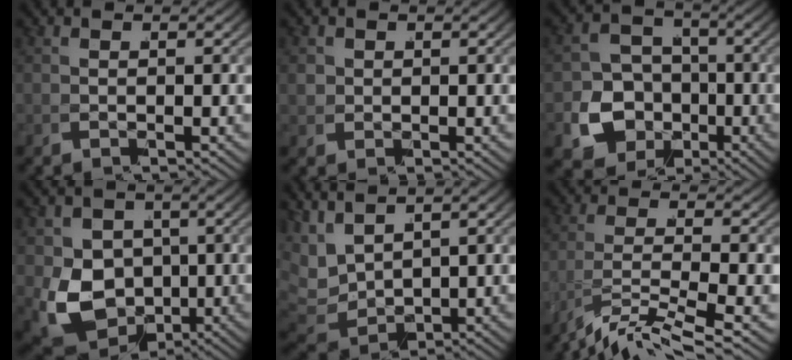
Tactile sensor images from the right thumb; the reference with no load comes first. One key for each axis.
{"total": 2.1, "fx": 0.7, "fy": 1.8, "fz": 0.8, "tx": -0.023, "ty": -0.009, "tz": 0.021}
{"total": 11.5, "fx": -4.1, "fy": 10.0, "fz": 3.9, "tx": -0.084, "ty": -0.049, "tz": -0.064}
{"total": 10.9, "fx": -1.2, "fy": 8.7, "fz": 6.4, "tx": -0.152, "ty": -0.063, "tz": 0.008}
{"total": 6.7, "fx": 1.9, "fy": 4.8, "fz": 4.3, "tx": -0.119, "ty": -0.026, "tz": 0.058}
{"total": 7.2, "fx": -3.9, "fy": 3.3, "fz": 5.1, "tx": -0.127, "ty": -0.031, "tz": -0.046}